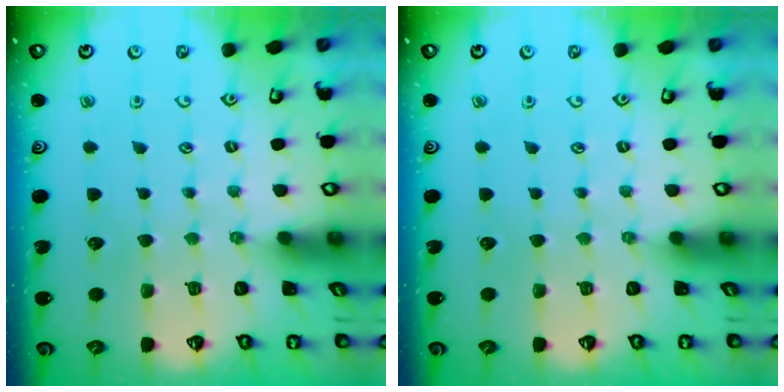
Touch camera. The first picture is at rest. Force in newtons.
{"total": 0.0}